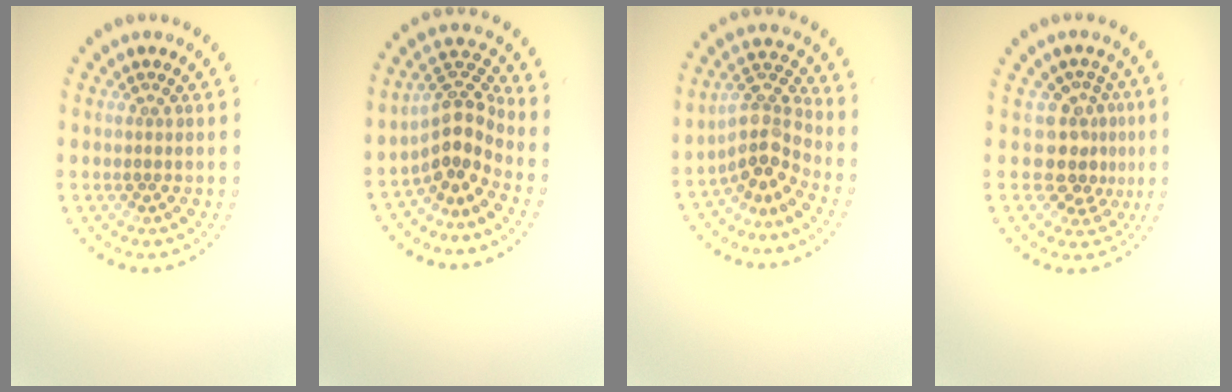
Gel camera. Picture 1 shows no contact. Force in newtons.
{"total": 3.9, "press": 2.9, "slide": 2.6}
{"total": 3.9, "press": 2.8, "slide": 2.7}
{"total": 3.3, "press": 2.5, "slide": 2.2}